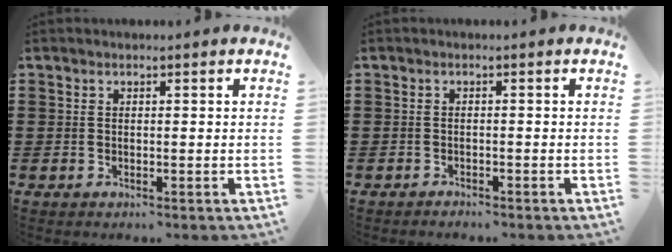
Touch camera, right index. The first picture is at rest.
{"total": 0.8, "force": [-0.8, -0.1, 0.0], "torque": [-0.002, 0.000, -0.017]}